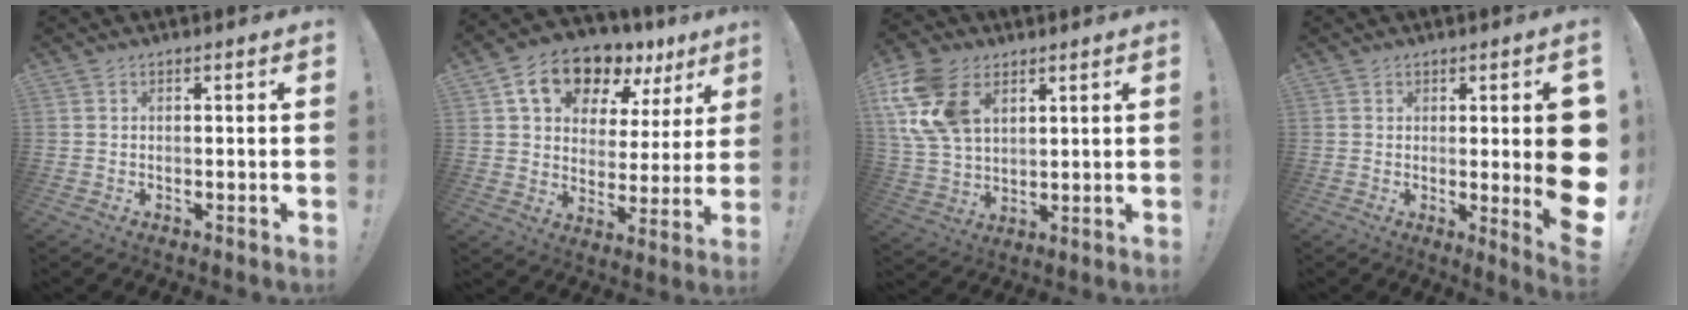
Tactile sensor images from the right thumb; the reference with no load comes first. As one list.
[{"total": 14.7, "force": [9.7, 8.3, 7.3], "torque": [-0.123, -0.063, 0.173]}, {"total": 16.7, "force": [6.7, 11.2, 10.3], "torque": [-0.207, -0.018, 0.129]}, {"total": 11.5, "force": [-0.3, 1.2, 11.5], "torque": [-0.143, -0.018, -0.004]}]